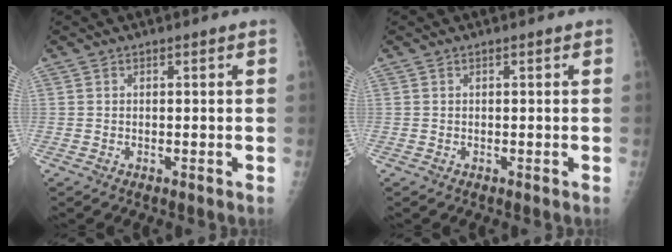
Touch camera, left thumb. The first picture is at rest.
{"total": 0.0}